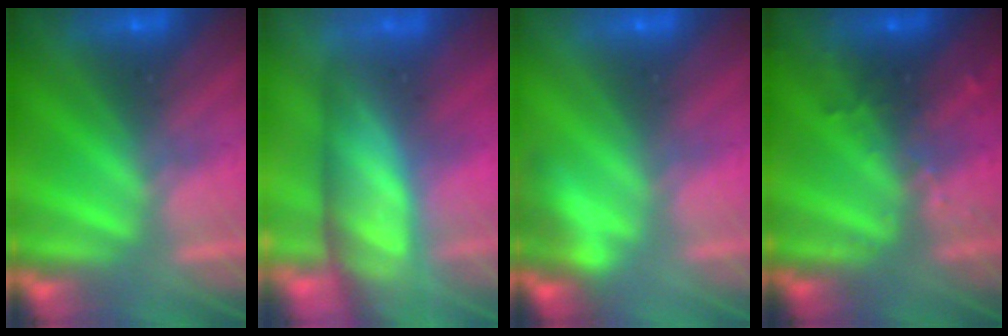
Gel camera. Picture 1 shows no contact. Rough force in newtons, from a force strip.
{"total": 9.0}
{"total": 2.8}
{"total": 3.0}